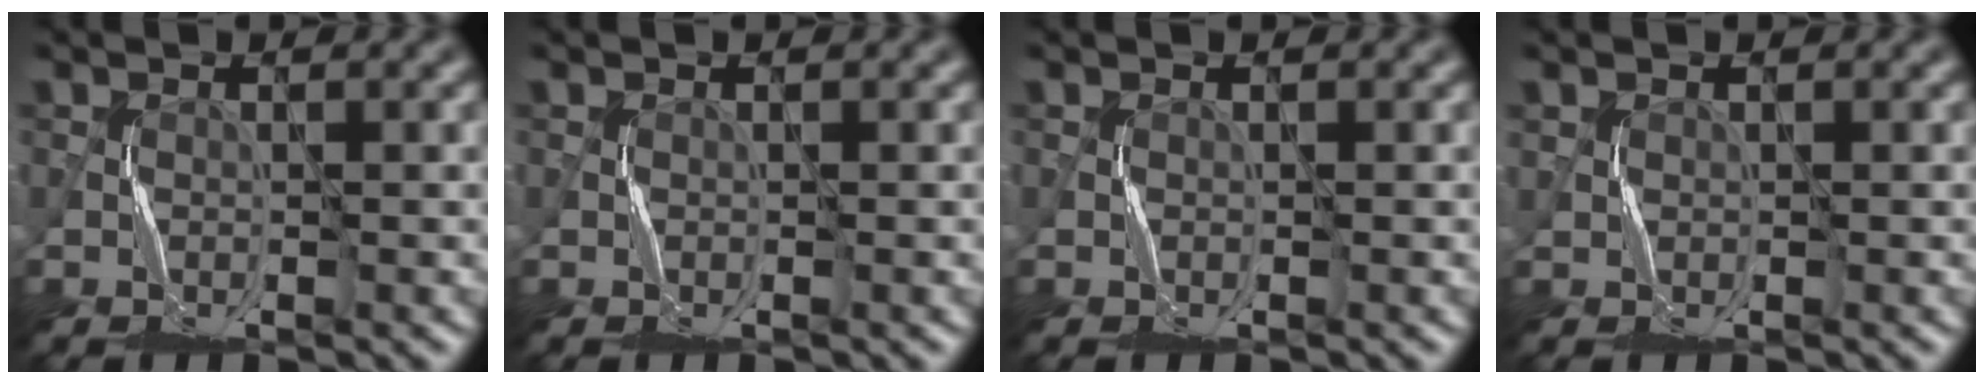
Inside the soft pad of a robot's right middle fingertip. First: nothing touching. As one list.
[{"total": 0.0}, {"total": 0.0}, {"total": 0.6, "force": [0.5, 0.3, -0.3], "torque": [0.006, -0.002, 0.009]}]